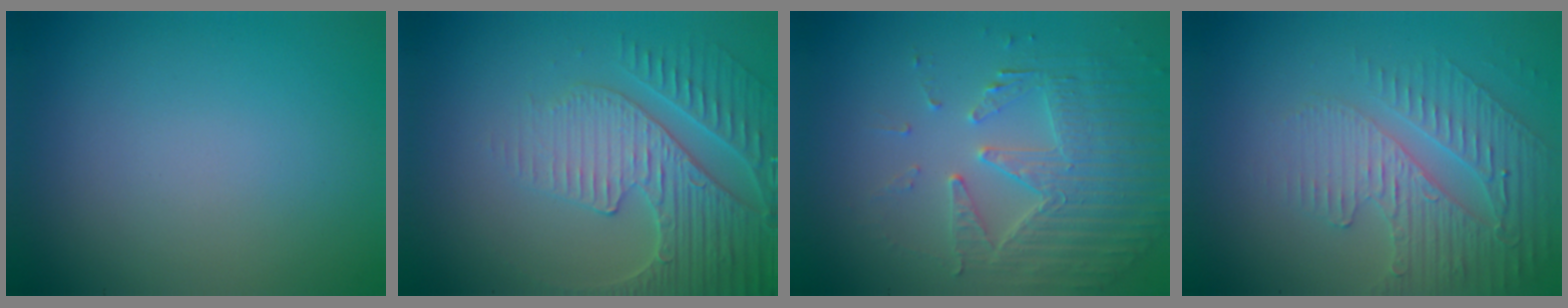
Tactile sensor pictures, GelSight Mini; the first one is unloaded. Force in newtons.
{"total": 4.7, "press": 4.4, "slide": 1.5}
{"total": 4.6, "press": 4.2, "slide": 1.9}
{"total": 3.8, "press": 3.6, "slide": 1.2}